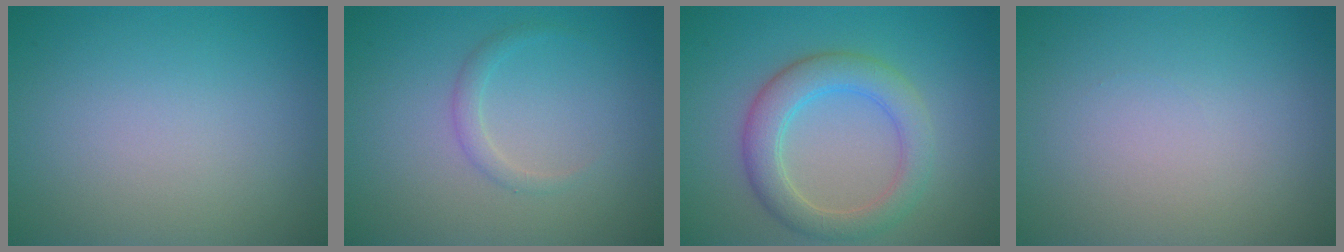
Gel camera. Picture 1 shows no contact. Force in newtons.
{"total": 1.2, "press": 1.2, "slide": 0.0}
{"total": 4.5, "press": 4.5, "slide": 0.1}
{"total": 0.0}